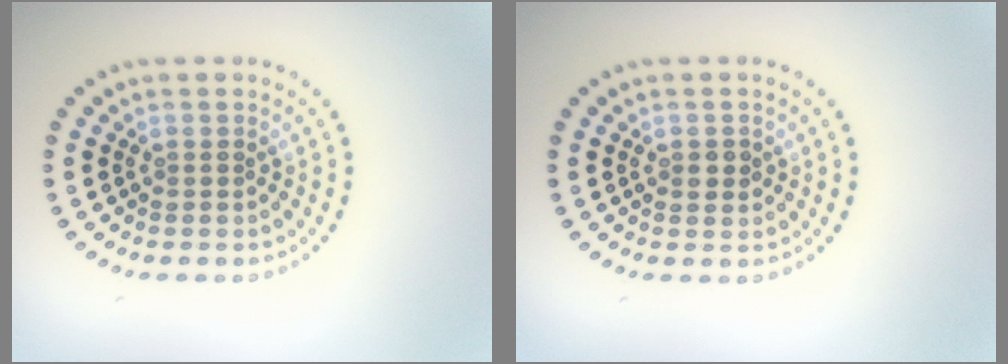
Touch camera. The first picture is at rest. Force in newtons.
{"total": 1.4, "press": 1.4, "slide": 0.1}